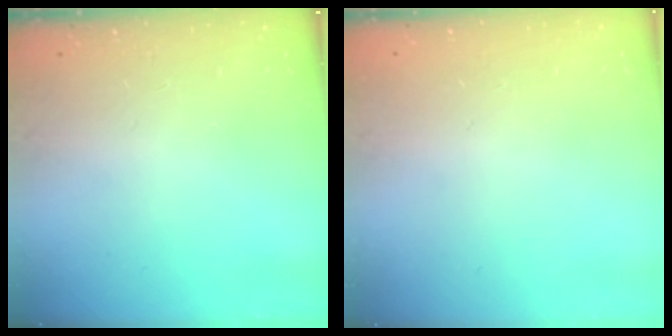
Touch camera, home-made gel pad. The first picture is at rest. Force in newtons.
{"total": 0.0}